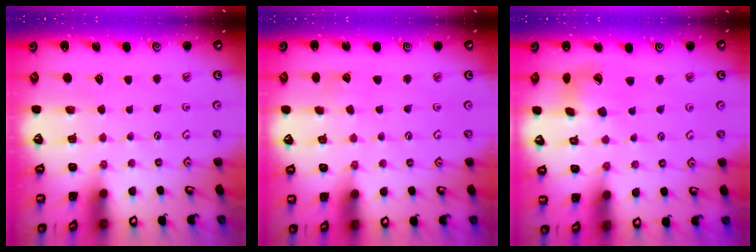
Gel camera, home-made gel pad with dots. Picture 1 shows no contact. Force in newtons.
{"total": 3.1, "press": 3.0, "slide": 0.5}
{"total": 12.7, "press": 12.6, "slide": 1.5}